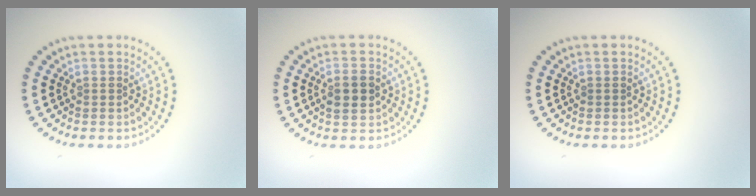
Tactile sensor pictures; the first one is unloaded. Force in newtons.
{"total": 2.1, "press": 2.1, "slide": 0.0}
{"total": 0.0}